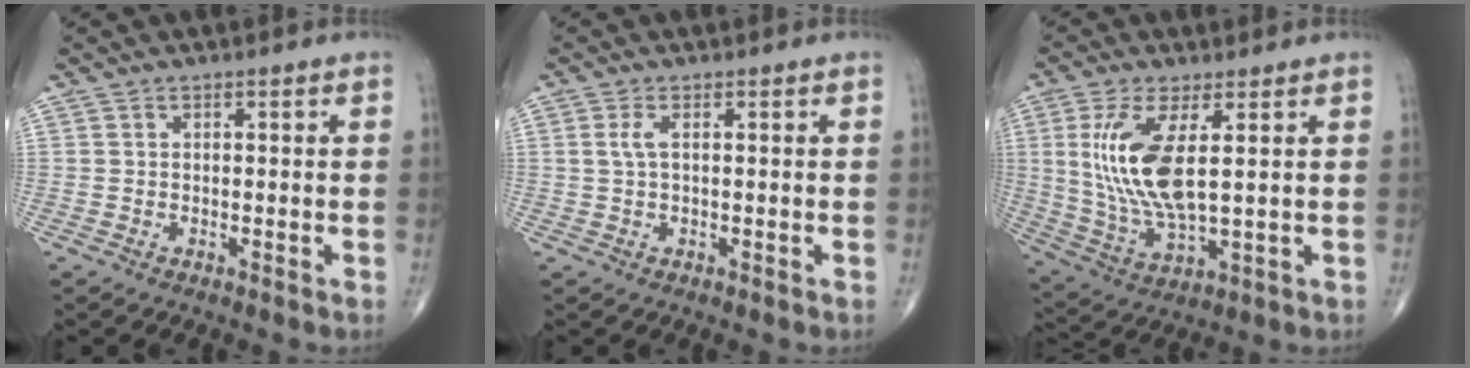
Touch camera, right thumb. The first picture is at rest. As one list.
[{"total": 2.1, "force": [0.4, 0.8, 1.9], "torque": [-0.050, 0.008, 0.011]}, {"total": 13.5, "force": [2.7, 4.8, 12.4], "torque": [-0.271, -0.019, 0.063]}]